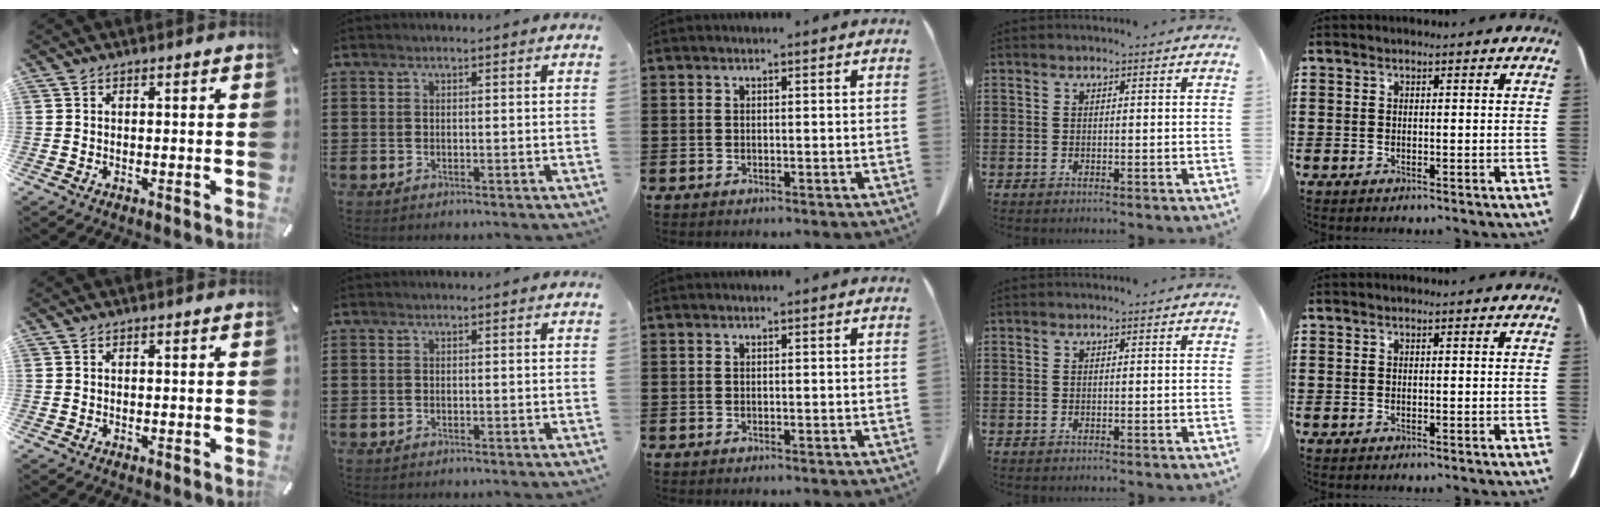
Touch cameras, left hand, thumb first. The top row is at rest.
{}